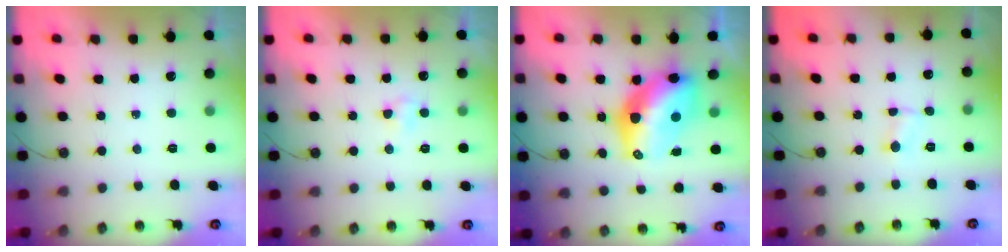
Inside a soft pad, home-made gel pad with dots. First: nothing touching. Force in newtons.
{"total": 2.9, "press": 2.9, "slide": 0.3}
{"total": 13.7, "press": 13.6, "slide": 1.3}
{"total": 1.6, "press": 1.5, "slide": 0.4}